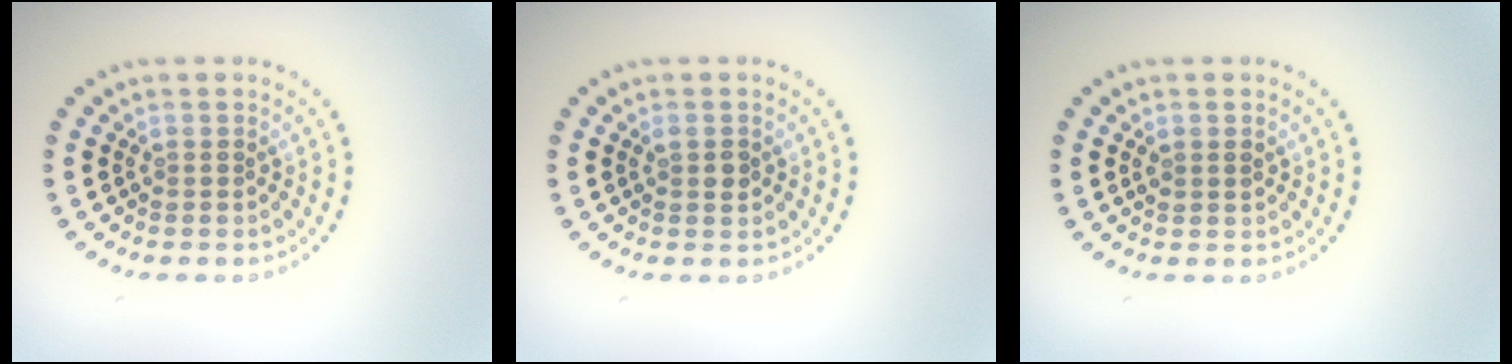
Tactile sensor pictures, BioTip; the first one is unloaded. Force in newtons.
{"total": 1.0, "press": 1.0, "slide": 0.3}
{"total": 0.9, "press": 0.8, "slide": 0.1}